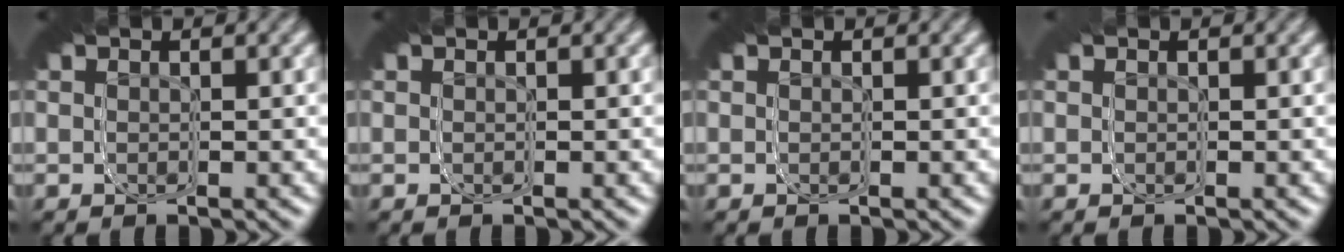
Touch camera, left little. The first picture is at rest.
{"total": 0.0}
{"total": 0.0}
{"total": 0.0}